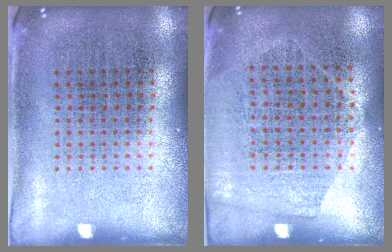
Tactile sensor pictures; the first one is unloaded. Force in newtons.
{"total": 1.4, "press": 1.2, "slide": 0.7}